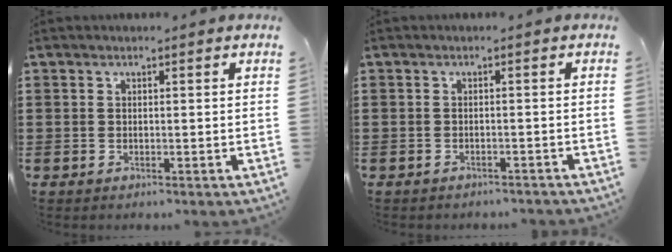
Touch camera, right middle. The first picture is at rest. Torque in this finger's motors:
{"motor_torque": [1.07, -1.07, 0.39, 0.13]}